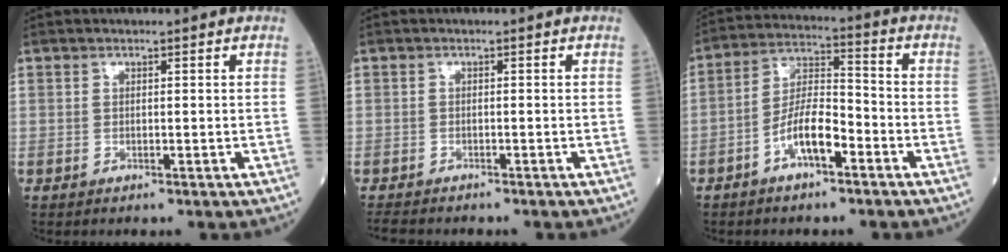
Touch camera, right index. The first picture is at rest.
{"total": 2.9, "force": [-2.7, 0.8, 0.7], "torque": [-0.013, -0.008, -0.043]}
{"total": 8.2, "force": [-4.0, 2.6, 6.7], "torque": [-0.132, 0.016, -0.074]}